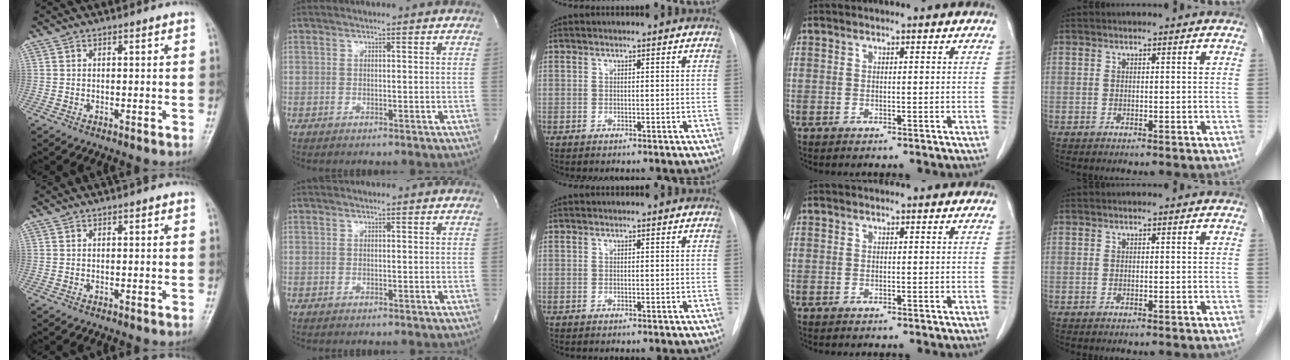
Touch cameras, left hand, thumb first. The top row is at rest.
{}